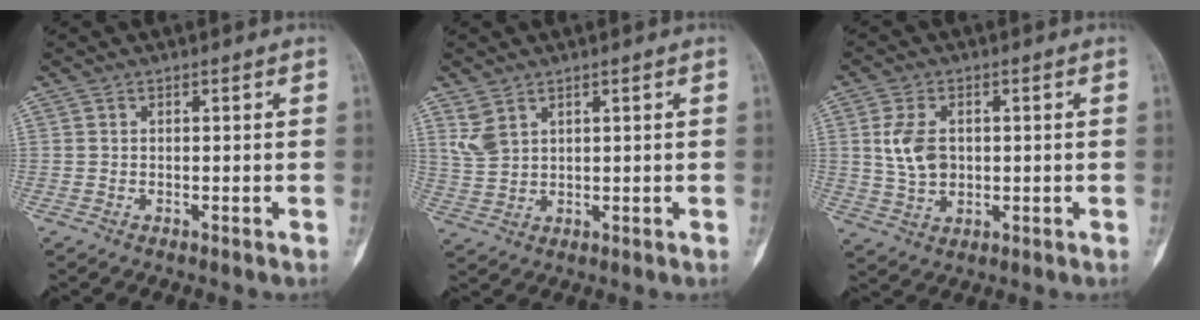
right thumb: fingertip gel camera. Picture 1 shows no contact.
{"total": 3.9, "force": [2.2, 2.3, 2.2], "torque": [-0.044, -0.006, 0.057]}
{"total": 7.1, "force": [0.7, 4.7, 5.2], "torque": [-0.094, 0.000, 0.020]}